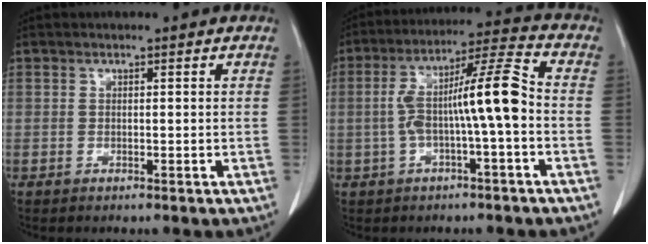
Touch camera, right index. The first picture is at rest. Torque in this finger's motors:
{"motor_torque": [0.76, -0.29, 0.34, 0.17]}